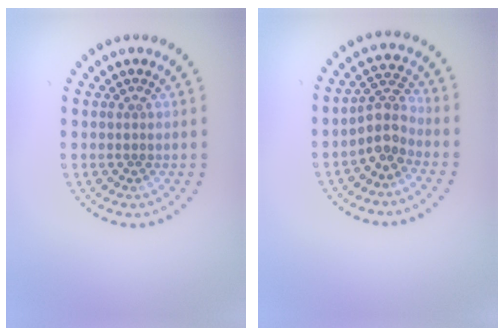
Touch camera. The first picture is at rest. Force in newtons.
{"total": 2.9, "press": 2.4, "slide": 1.7}